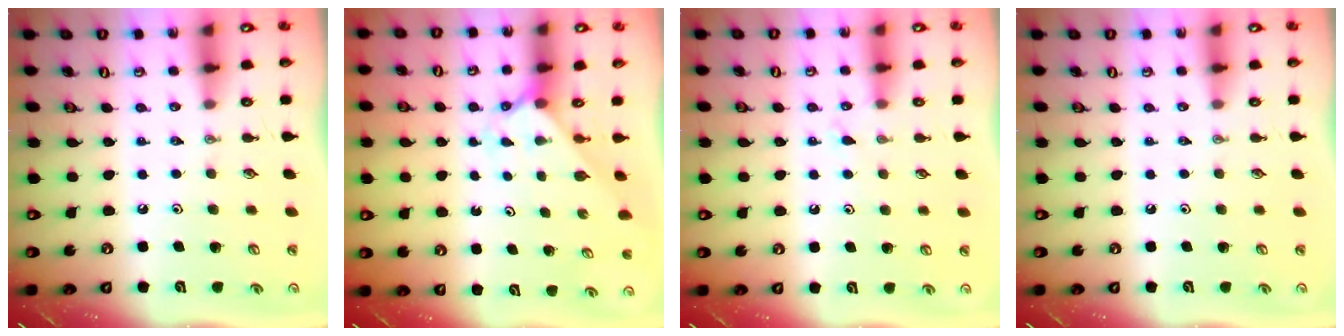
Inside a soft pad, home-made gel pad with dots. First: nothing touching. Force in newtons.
{"total": 2.0, "press": 2.0, "slide": 0.2}
{"total": 6.3, "press": 6.3, "slide": 0.7}
{"total": 0.0}